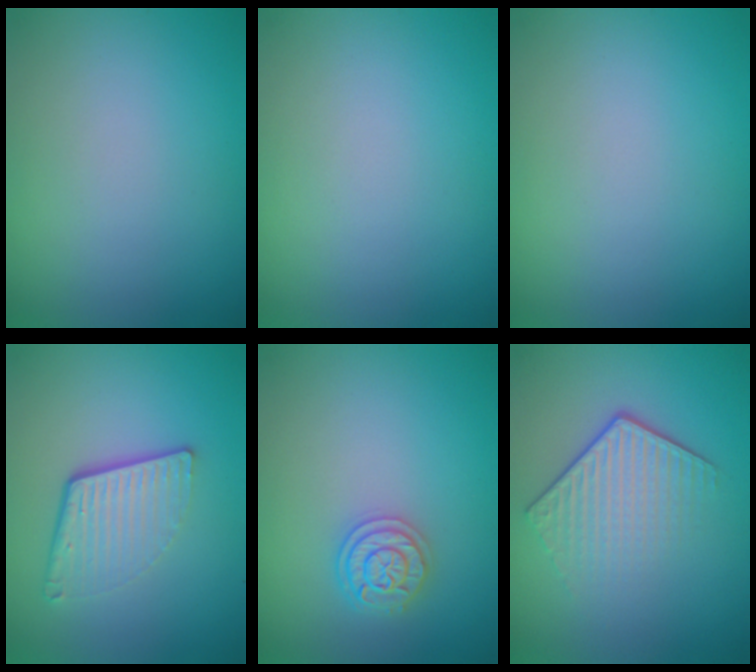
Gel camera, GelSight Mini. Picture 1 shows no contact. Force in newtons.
{"total": 0.0}
{"total": 0.0}
{"total": 4.4, "press": 2.9, "slide": 3.4}
{"total": 2.4, "press": 2.4, "slide": 0.4}
{"total": 4.2, "press": 3.0, "slide": 2.9}